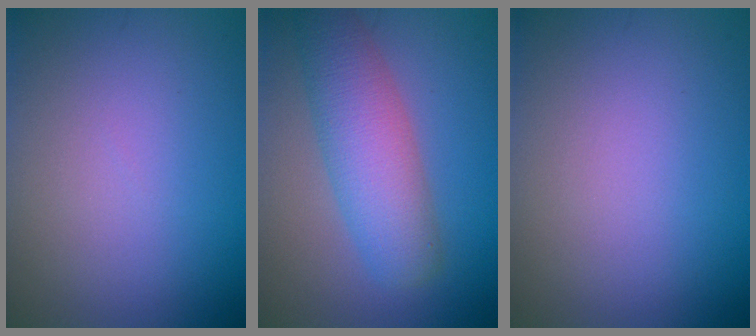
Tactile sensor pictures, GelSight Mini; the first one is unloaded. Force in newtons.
{"total": 5.9, "press": 5.9, "slide": 0.3}
{"total": 0.0}